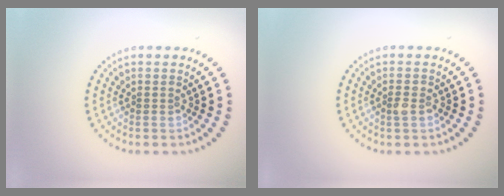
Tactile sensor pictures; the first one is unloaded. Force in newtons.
{"total": 1.1, "press": 1.1, "slide": 0.0}